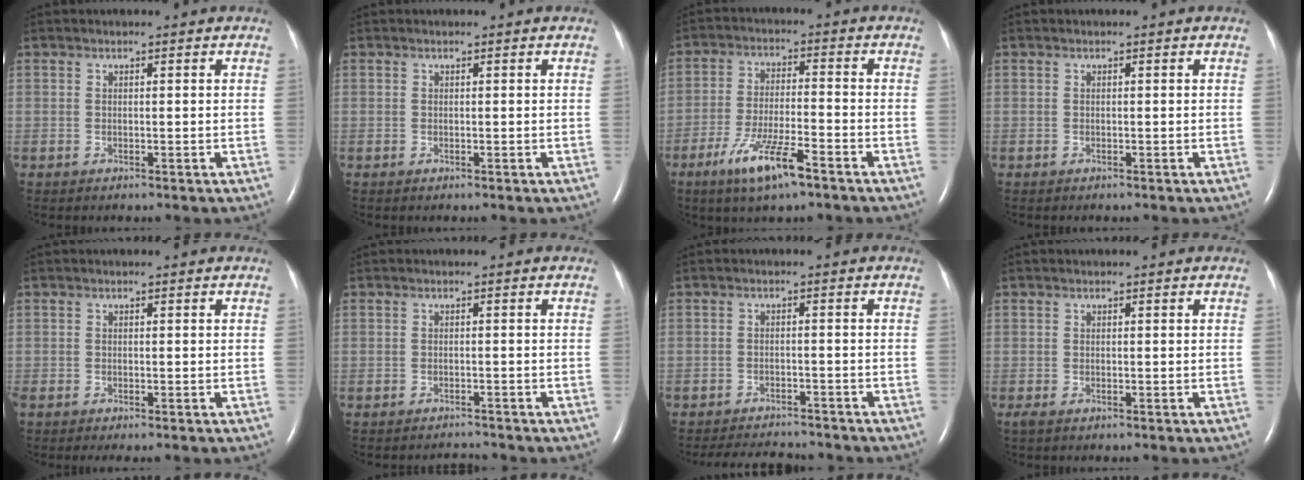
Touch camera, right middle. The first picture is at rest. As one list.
[{"total": 0.0}, {"total": 9.1, "force": [-5.6, 1.2, 7.0], "torque": [-0.140, -0.015, -0.100]}, {"total": 0.0}, {"total": 0.7, "force": [-0.6, 0.0, 0.4], "torque": [-0.011, -0.003, -0.011]}, {"total": 1.5, "force": [-1.5, -0.1, -0.3], "torque": [0.001, -0.010, -0.019]}, {"total": 8.6, "force": [-8.1, 1.8, 2.1], "torque": [-0.035, -0.002, -0.110]}, {"total": 0.6, "force": [-0.4, 0.1, 0.5], "torque": [-0.014, -0.004, -0.007]}]